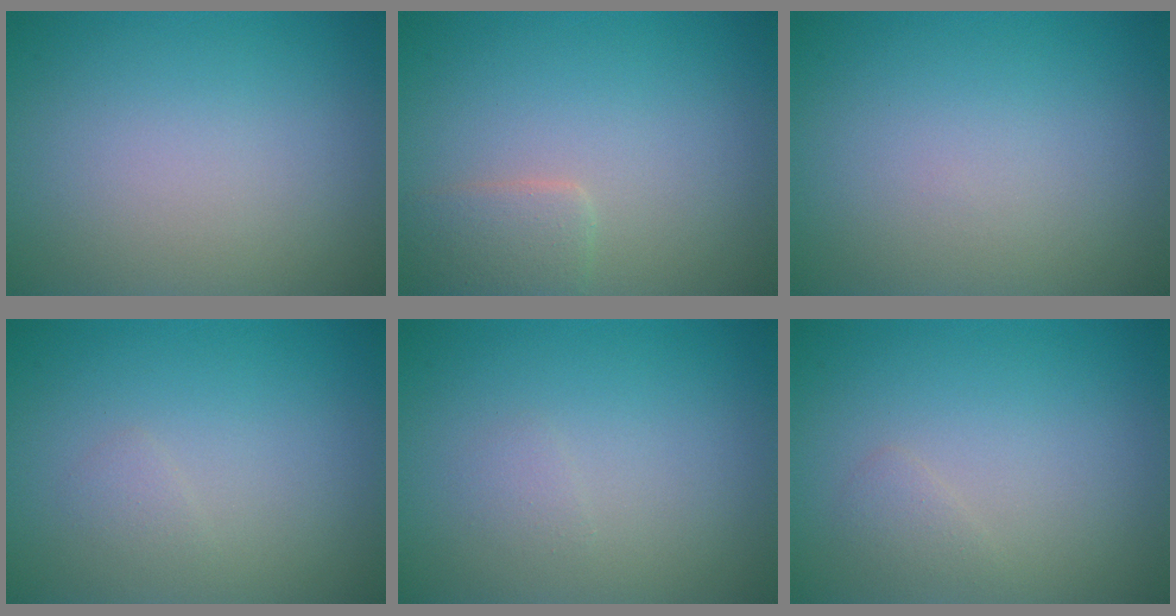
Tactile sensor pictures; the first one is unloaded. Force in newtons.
{"total": 2.1, "press": 2.1, "slide": 0.1}
{"total": 0.0}
{"total": 0.7, "press": 0.7, "slide": 0.0}
{"total": 0.6, "press": 0.6, "slide": 0.1}
{"total": 0.8, "press": 0.8, "slide": 0.0}